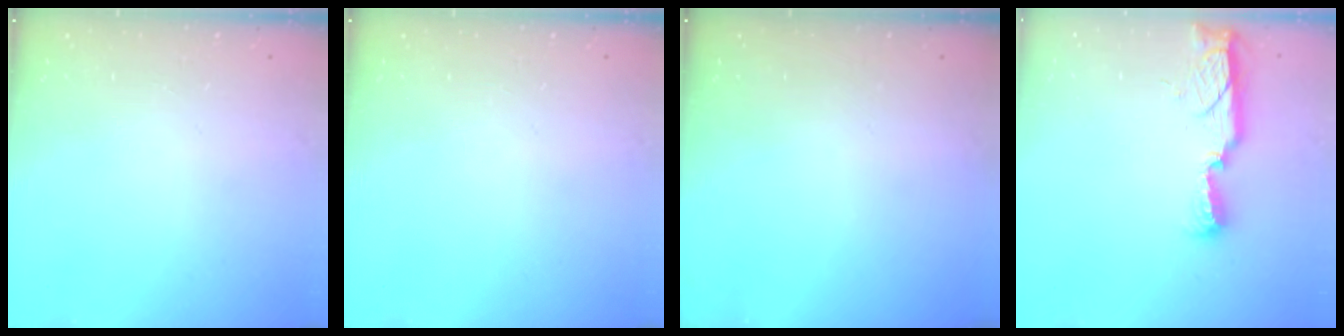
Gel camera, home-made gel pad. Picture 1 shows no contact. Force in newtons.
{"total": 0.0}
{"total": 0.0}
{"total": 11.7, "press": 10.4, "slide": 5.3}